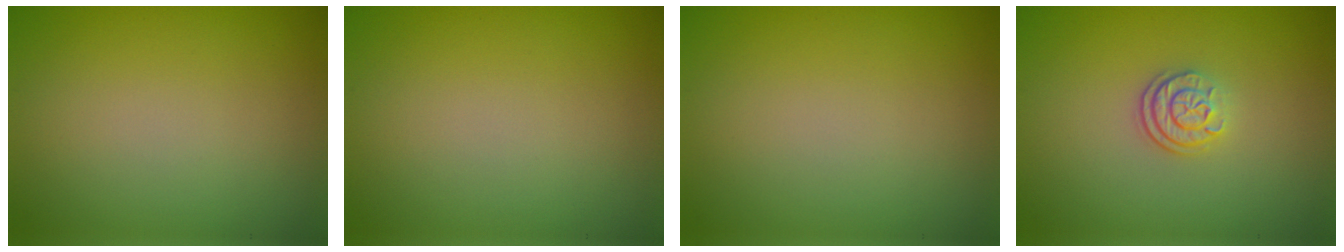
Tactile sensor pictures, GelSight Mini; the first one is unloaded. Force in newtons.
{"total": 0.0}
{"total": 0.0}
{"total": 2.4, "press": 1.8, "slide": 1.5}